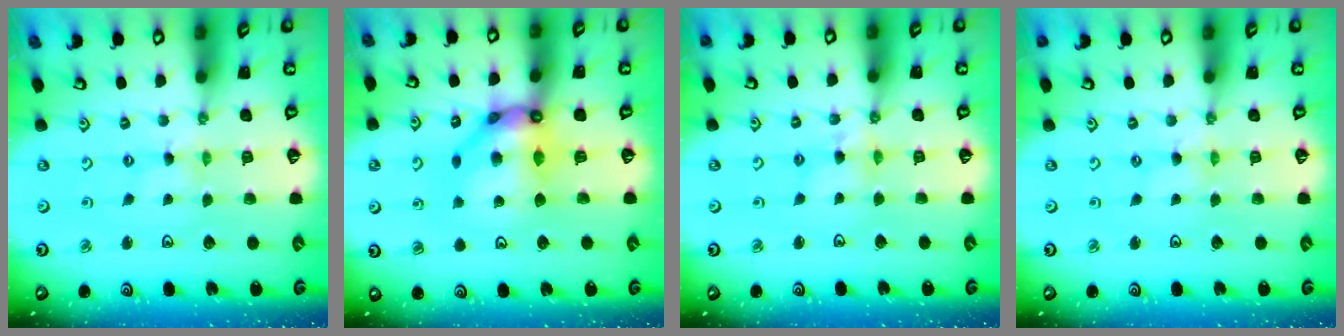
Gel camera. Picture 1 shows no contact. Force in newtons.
{"total": 12.9, "press": 12.8, "slide": 1.2}
{"total": 6.2, "press": 6.2, "slide": 0.5}
{"total": 0.0}